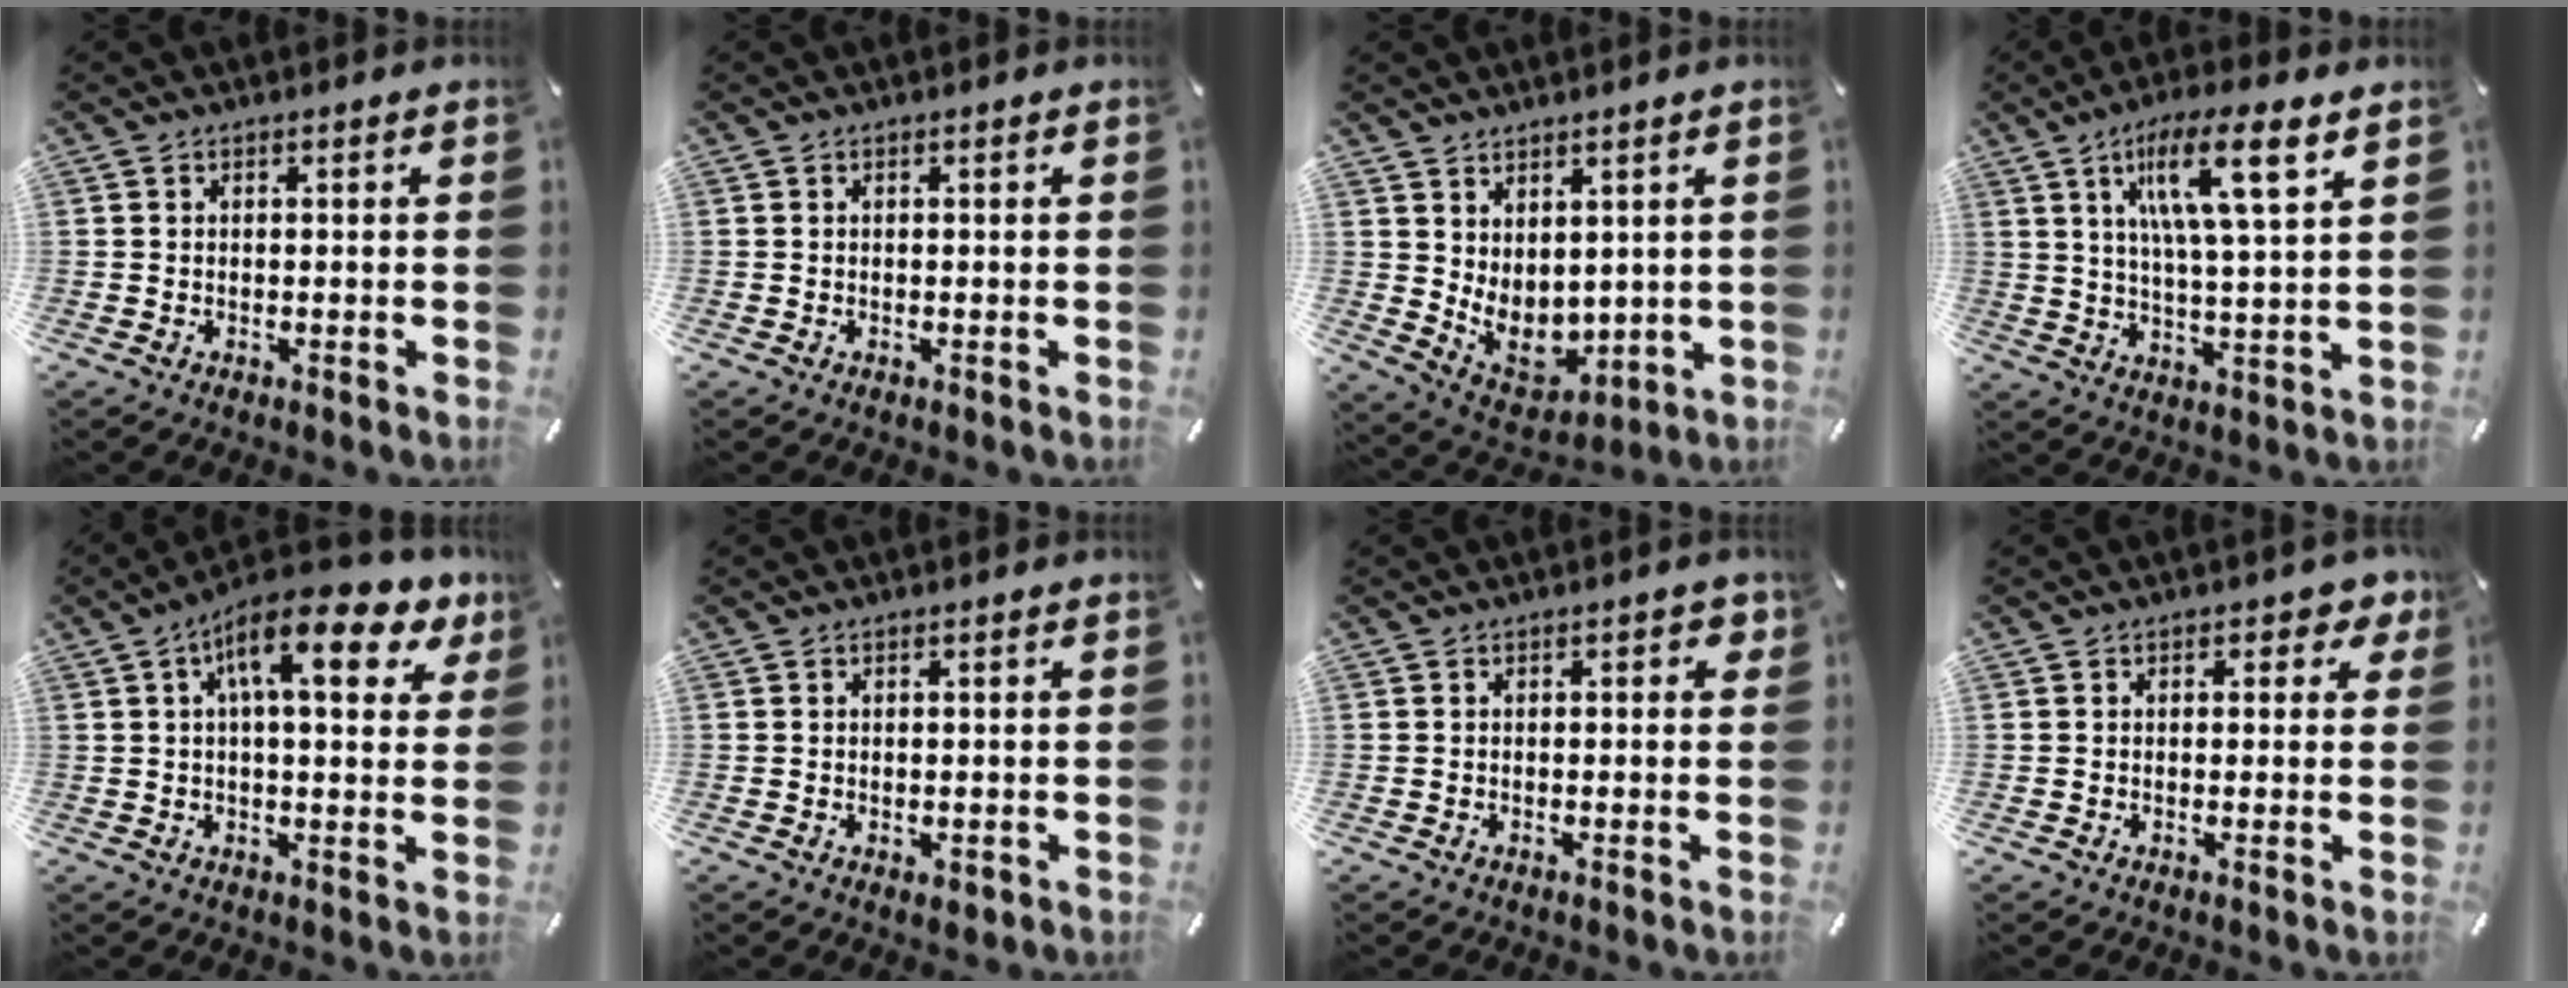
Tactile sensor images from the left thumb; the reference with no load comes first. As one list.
[{"total": 0.0}, {"total": 6.9, "force": [2.0, 5.8, 3.3], "torque": [-0.066, -0.031, 0.043]}, {"total": 13.9, "force": [7.3, 2.6, 11.5], "torque": [-0.197, -0.019, 0.113]}, {"total": 14.4, "force": [6.3, 5.4, 11.8], "torque": [-0.177, -0.015, 0.098]}, {"total": 1.2, "force": [-0.1, 0.8, 0.9], "torque": [-0.015, 0.003, -0.002]}, {"total": 1.6, "force": [0.1, 1.0, 1.3], "torque": [-0.017, 0.004, -0.001]}, {"total": 3.1, "force": [1.2, 1.9, 2.2], "torque": [-0.022, 0.001, 0.014]}]